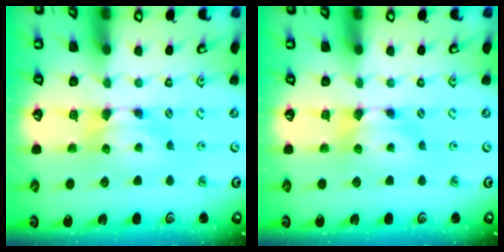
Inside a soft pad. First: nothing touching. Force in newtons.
{"total": 0.0}